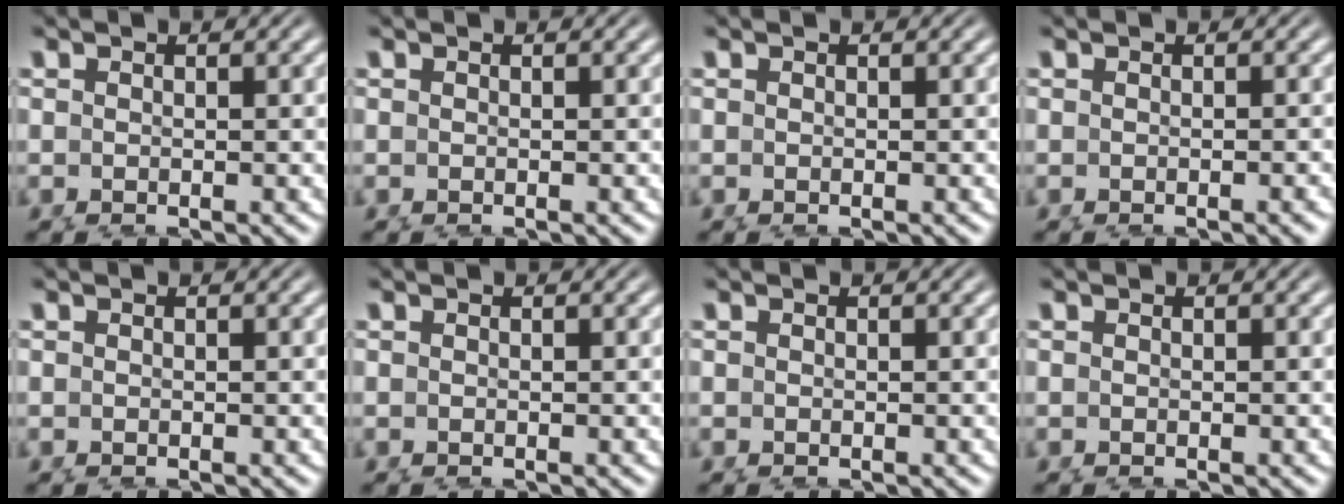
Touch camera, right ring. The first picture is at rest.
{"total": 0.0}
{"total": 0.0}
{"total": 0.5, "force": [-0.4, -0.2, 0.3], "torque": [-0.004, 0.004, -0.007]}
{"total": 0.0}
{"total": 0.0}
{"total": 0.0}
{"total": 0.0}